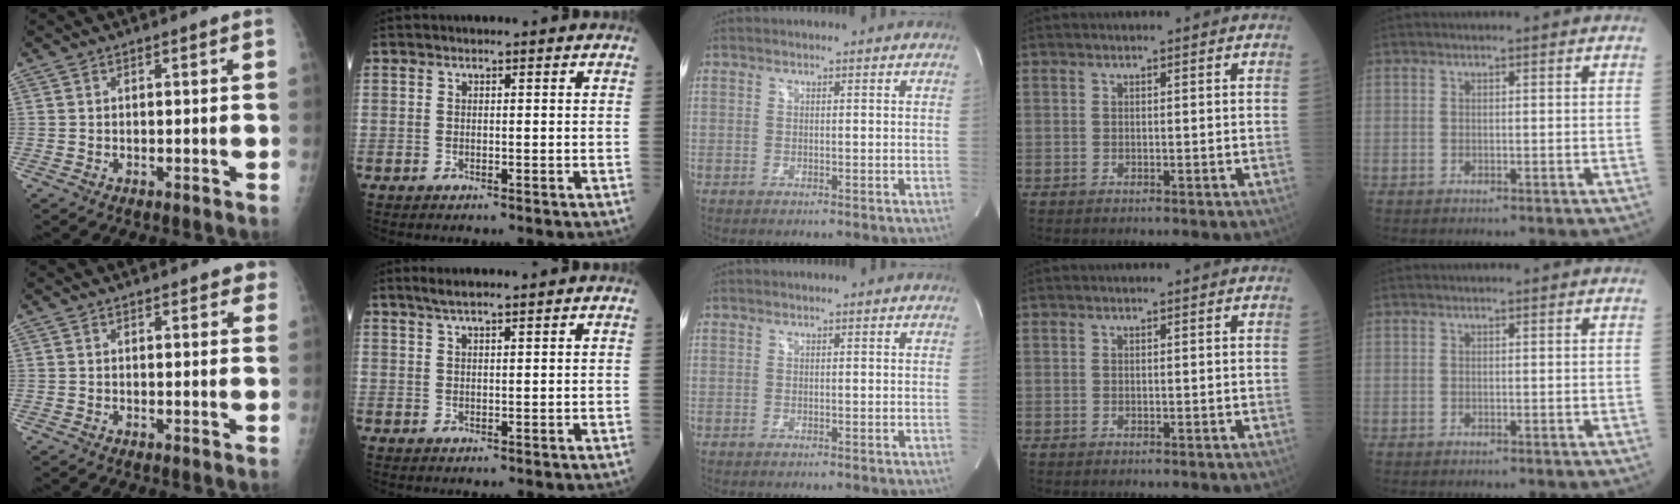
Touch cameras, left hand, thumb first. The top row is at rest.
{"thumb": {"total": 3.4, "force": [2.7, 1.3, 1.5], "torque": [0.011, -0.004, 0.027]}, "index": {"total": 4.0, "force": [3.3, 0.2, 2.3], "torque": [-0.042, 0.020, 0.060]}}